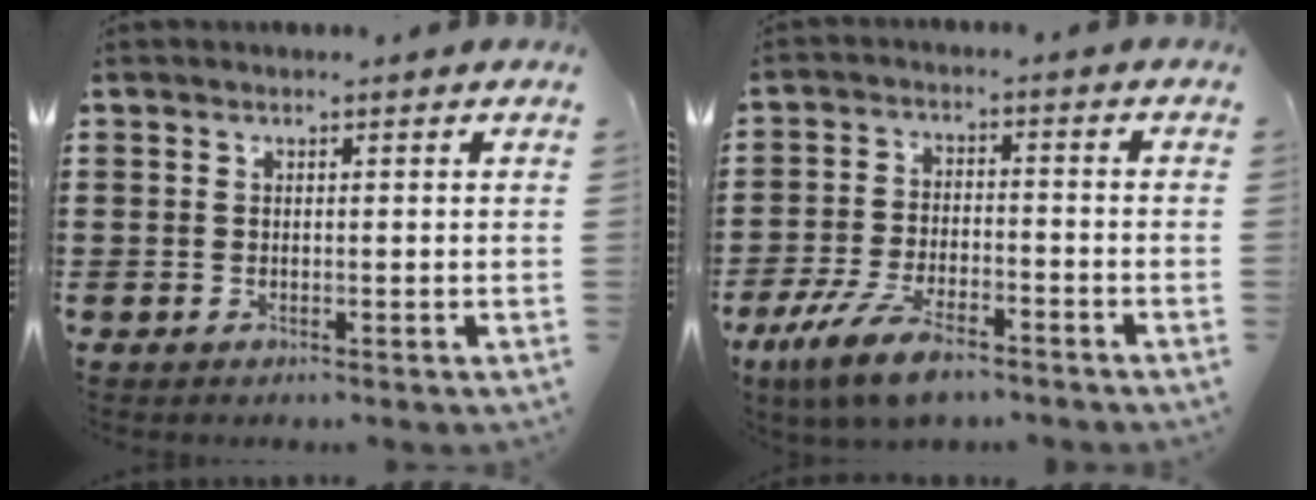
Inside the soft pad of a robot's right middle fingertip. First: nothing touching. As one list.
[{"total": 8.1, "force": [-6.0, 2.4, 4.9], "torque": [-0.108, 0.000, -0.115]}]